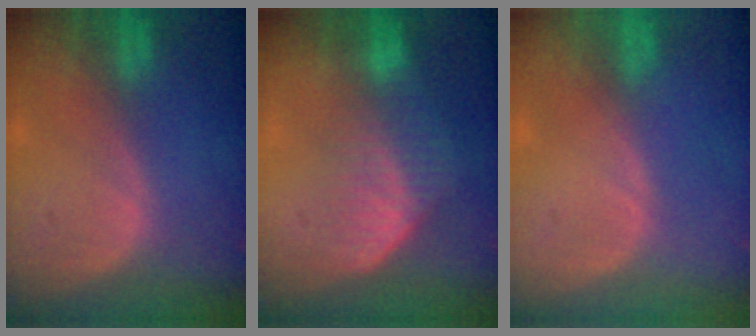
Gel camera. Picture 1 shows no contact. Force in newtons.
{"total": 7.4, "press": 6.2, "slide": 4.0}
{"total": 0.0}